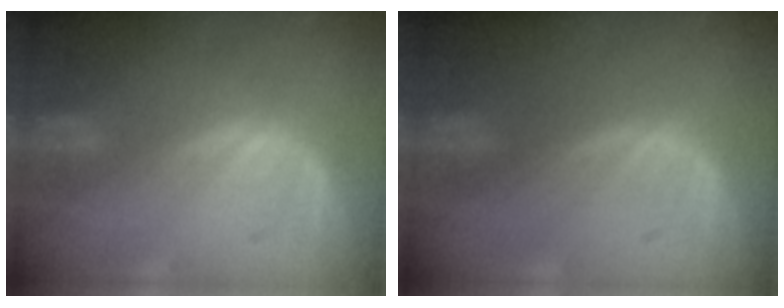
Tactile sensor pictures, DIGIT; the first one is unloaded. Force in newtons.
{"total": 0.0}